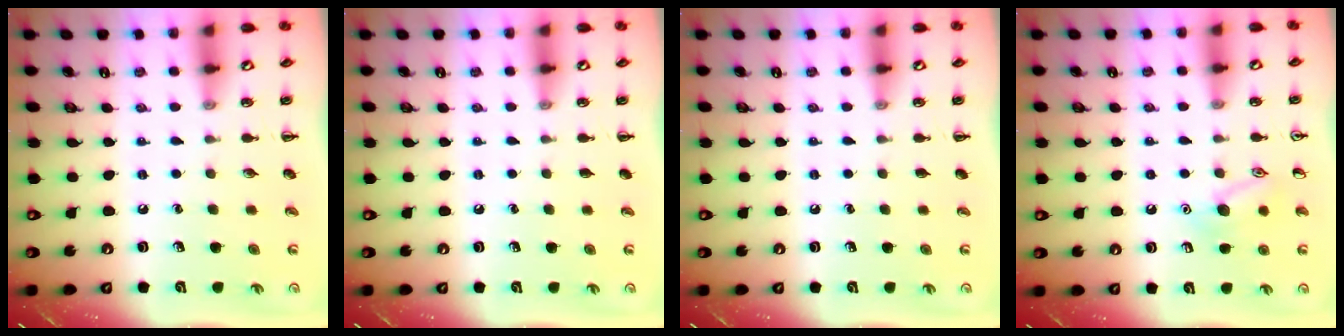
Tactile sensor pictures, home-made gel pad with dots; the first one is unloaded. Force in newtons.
{"total": 0.0}
{"total": 0.0}
{"total": 9.9, "press": 9.9, "slide": 0.8}